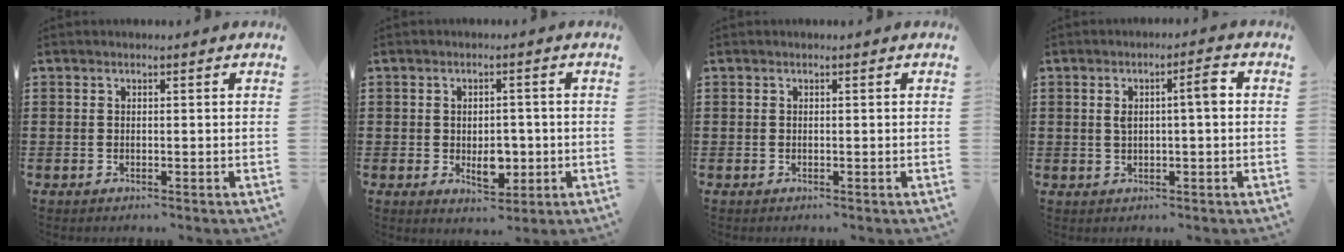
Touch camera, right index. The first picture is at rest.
{"total": 4.8, "force": [-0.9, 3.1, 3.6], "torque": [-0.051, 0.000, -0.019]}
{"total": 0.0}
{"total": 4.1, "force": [0.7, 1.0, 3.9], "torque": [-0.068, 0.004, 0.006]}